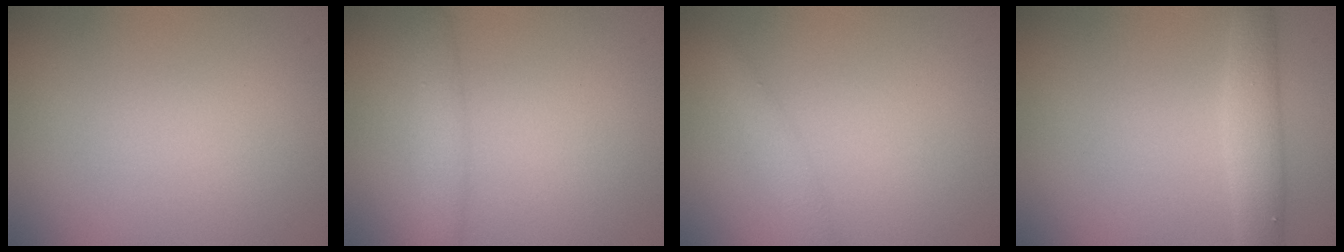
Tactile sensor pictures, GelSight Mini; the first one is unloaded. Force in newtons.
{"total": 2.0, "press": 2.0, "slide": 0.1}
{"total": 1.4, "press": 1.4, "slide": 0.0}
{"total": 2.8, "press": 2.8, "slide": 0.1}